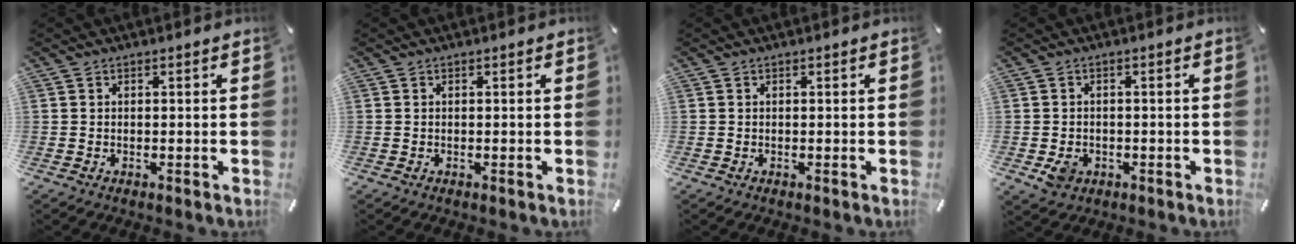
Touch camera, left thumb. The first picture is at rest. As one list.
[{"total": 0.0}, {"total": 0.0}, {"total": 4.0, "force": [-1.3, 3.3, 1.7], "torque": [-0.031, -0.001, -0.024]}]